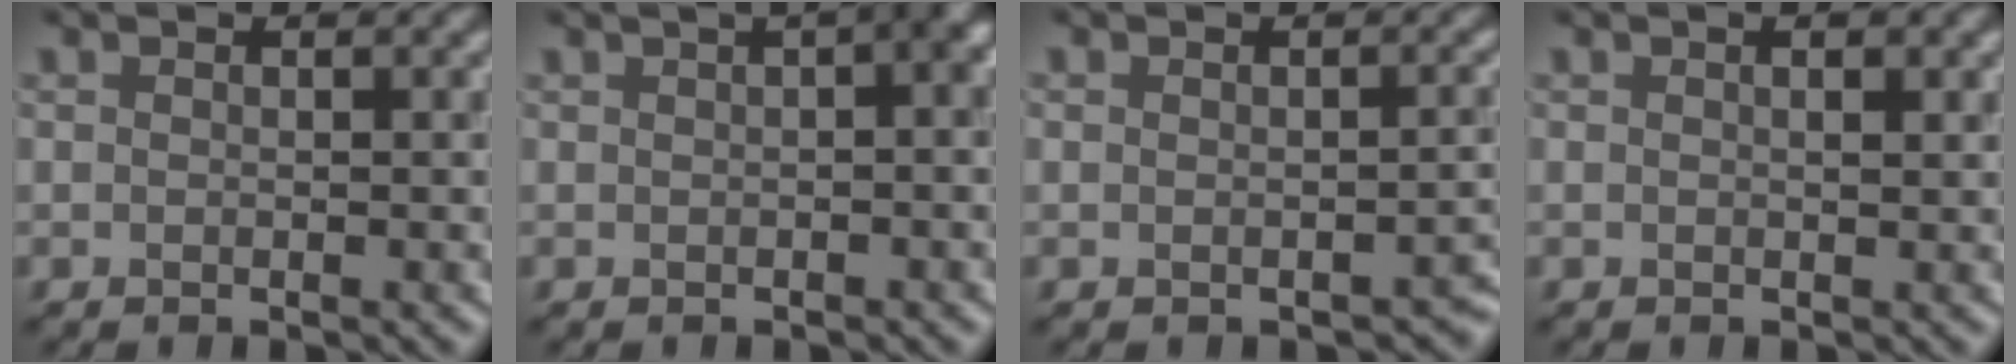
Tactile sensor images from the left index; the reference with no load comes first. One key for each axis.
{"total": 6.6, "fx": 2.0, "fy": 2.8, "fz": 5.7, "tx": -0.027, "ty": 0.038, "tz": 0.005}
{"total": 1.9, "fx": -1.1, "fy": 1.3, "fz": 0.8, "tx": -0.002, "ty": -0.011, "tz": -0.013}
{"total": 1.5, "fx": 0.8, "fy": 0.4, "fz": 1.2, "tx": -0.005, "ty": -0.002, "tz": 0.003}